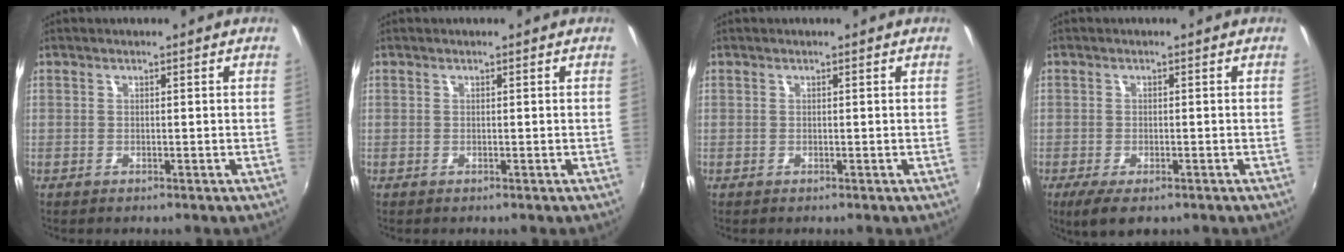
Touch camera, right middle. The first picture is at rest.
{"total": 0.0}
{"total": 0.0}
{"total": 5.0, "force": [-3.1, 1.9, 3.4], "torque": [-0.076, -0.020, -0.051]}